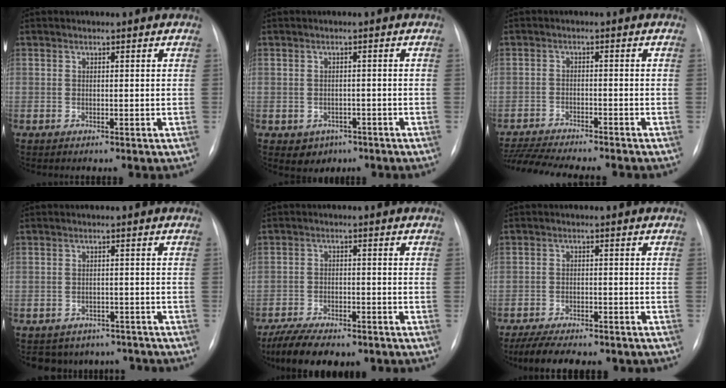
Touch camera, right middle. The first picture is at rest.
{"total": 2.9, "force": [-1.3, 2.4, 0.8], "torque": [-0.009, 0.006, -0.007]}
{"total": 13.3, "force": [-12.0, 1.2, 5.7], "torque": [-0.095, -0.009, -0.179]}
{"total": 8.4, "force": [-7.2, 4.3, 0.4], "torque": [0.003, 0.017, -0.079]}
{"total": 10.6, "force": [-8.3, 3.7, 5.6], "torque": [-0.090, -0.009, -0.125]}
{"total": 12.2, "force": [-10.2, 3.5, 5.7], "torque": [-0.090, -0.003, -0.139]}